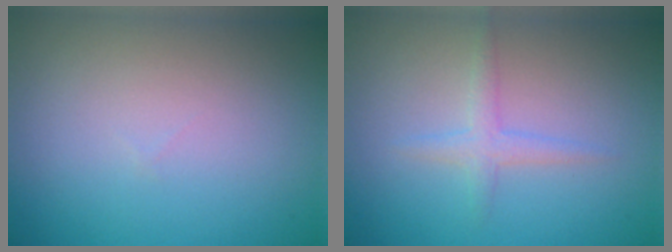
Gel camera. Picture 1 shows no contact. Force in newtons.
{"total": 1.6, "press": 1.6, "slide": 0.1}